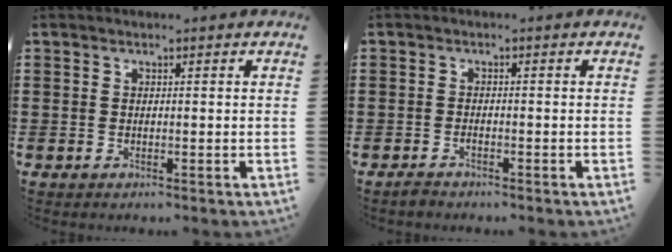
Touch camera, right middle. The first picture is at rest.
{"total": 1.0, "force": [-0.9, 0.2, 0.5], "torque": [-0.013, -0.003, -0.017]}